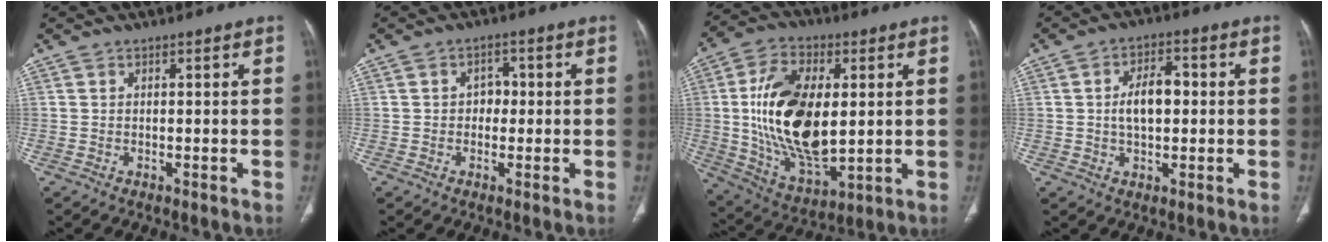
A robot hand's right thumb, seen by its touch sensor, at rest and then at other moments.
{"total": 3.0, "force": [0.0, 2.4, 1.7], "torque": [-0.006, 0.009, -0.007]}
{"total": 21.1, "force": [1.9, 11.3, 17.7], "torque": [-0.318, -0.014, 0.046]}
{"total": 7.1, "force": [0.3, 4.0, 5.9], "torque": [-0.091, 0.014, 0.002]}